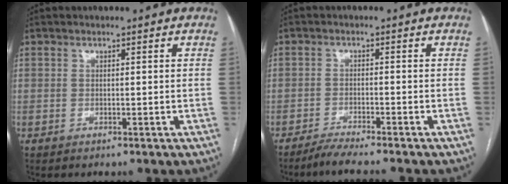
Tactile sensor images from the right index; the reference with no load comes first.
{"total": 4.7, "force": [-4.2, -0.7, 1.9], "torque": [-0.030, -0.015, -0.074]}